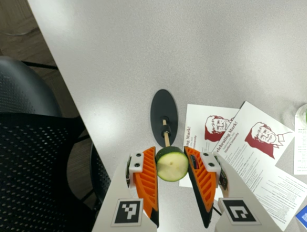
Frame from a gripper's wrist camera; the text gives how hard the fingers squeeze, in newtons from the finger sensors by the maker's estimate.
{"total": 11.3, "left": 11.3, "right": 11.3}